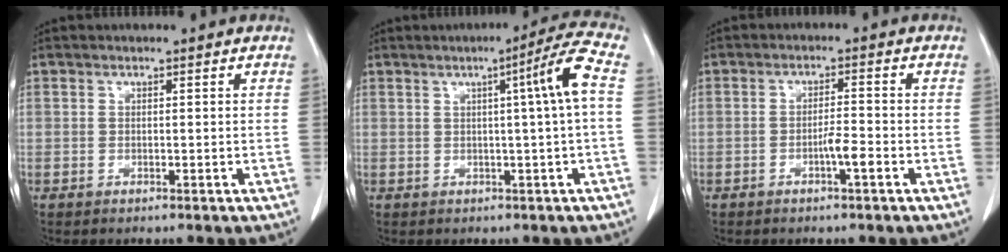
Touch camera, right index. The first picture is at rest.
{"total": 6.8, "force": [0.8, -1.4, 6.6], "torque": [-0.095, 0.010, 0.015]}
{"total": 3.1, "force": [-1.3, 0.2, 2.8], "torque": [-0.045, 0.002, -0.024]}